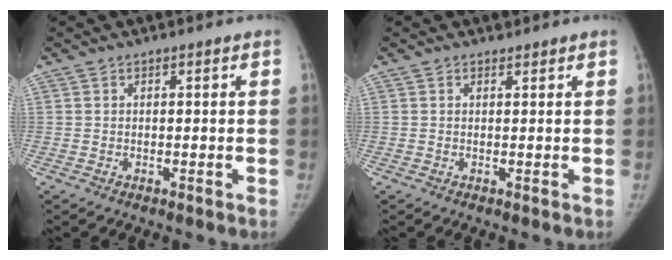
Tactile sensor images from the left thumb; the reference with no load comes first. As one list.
[{"total": 0.8, "force": [0.8, 0.4, 0.0], "torque": [0.002, -0.008, 0.010]}]